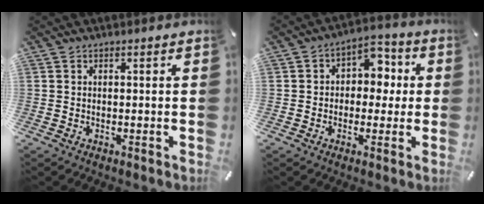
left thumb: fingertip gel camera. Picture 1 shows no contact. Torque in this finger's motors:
{"motor_torque": [-0.13, 0.07, 0.04, 0.07, -0.02]}